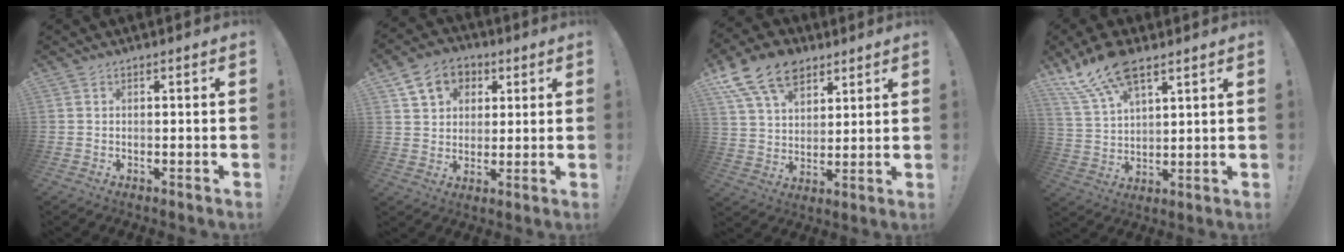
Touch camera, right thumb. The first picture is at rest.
{"total": 11.3, "force": [5.1, 8.8, 5.0], "torque": [-0.072, -0.016, 0.100]}
{"total": 15.6, "force": [9.4, 10.0, 7.5], "torque": [-0.129, -0.049, 0.179]}
{"total": 13.2, "force": [9.1, 5.7, 7.6], "torque": [-0.152, -0.042, 0.168]}